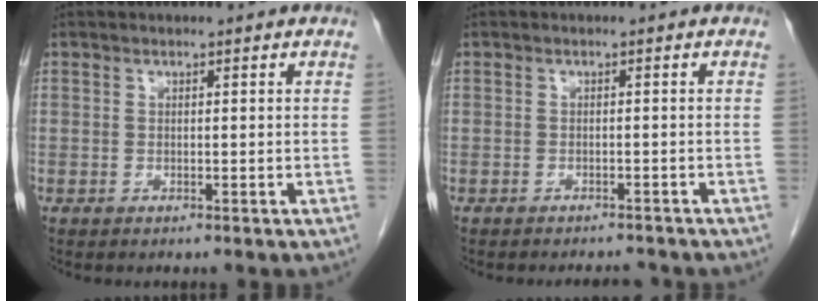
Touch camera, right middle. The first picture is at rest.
{"total": 3.3, "force": [-3.1, 0.7, 0.6], "torque": [-0.008, -0.006, -0.041]}